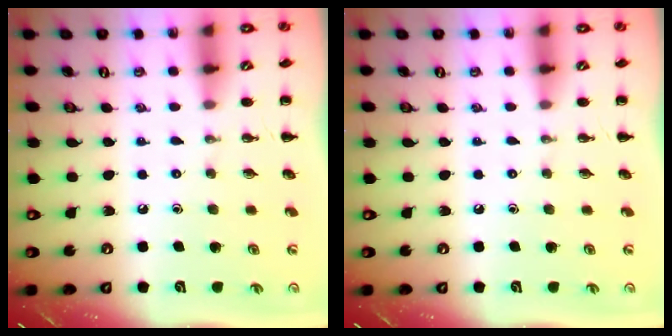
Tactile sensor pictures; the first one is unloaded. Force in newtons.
{"total": 0.0}